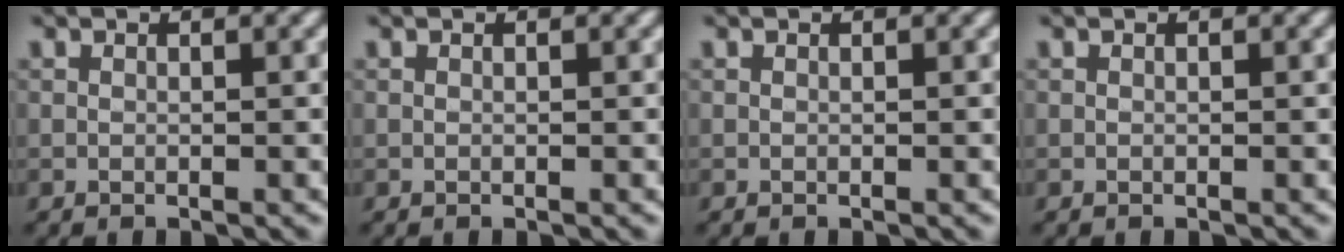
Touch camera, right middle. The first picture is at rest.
{"total": 0.0}
{"total": 0.0}
{"total": 0.0}